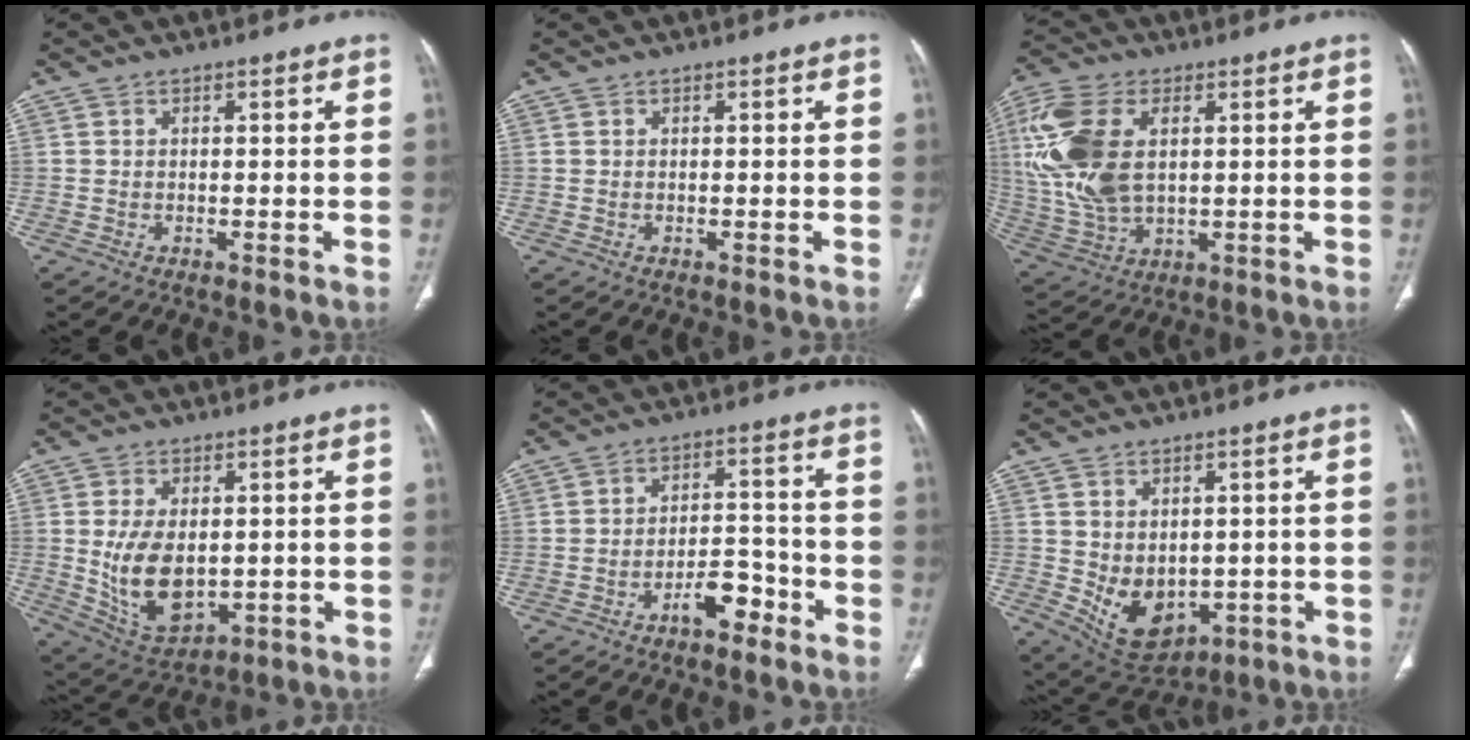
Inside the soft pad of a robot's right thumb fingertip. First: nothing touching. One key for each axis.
{"total": 0.0}
{"total": 17.4, "fx": 3.3, "fy": 10.0, "fz": 13.8, "tx": -0.315, "ty": -0.003, "tz": 0.068}
{"total": 12.0, "fx": -0.1, "fy": 7.4, "fz": 9.5, "tx": -0.156, "ty": -0.011, "tz": 0.024}
{"total": 6.6, "fx": -4.0, "fy": 3.2, "fz": 4.2, "tx": -0.052, "ty": 0.038, "tz": -0.064}
{"total": 10.0, "fx": -1.0, "fy": 7.2, "fz": 6.9, "tx": -0.089, "ty": -0.010, "tz": 0.016}